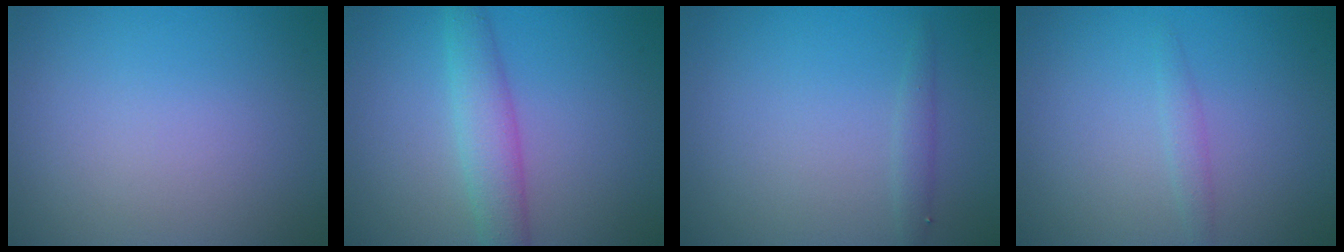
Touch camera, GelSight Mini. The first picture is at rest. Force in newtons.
{"total": 3.6, "press": 3.6, "slide": 0.2}
{"total": 1.0, "press": 1.0, "slide": 0.1}
{"total": 0.5, "press": 0.5, "slide": 0.1}